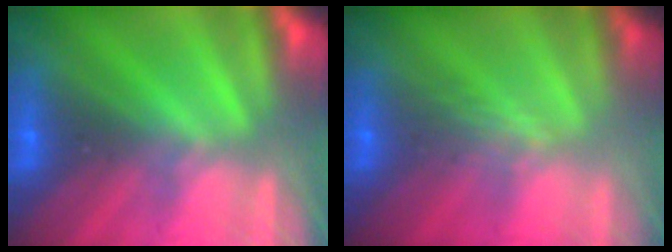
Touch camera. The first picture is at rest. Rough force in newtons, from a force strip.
{"total": 2.9}